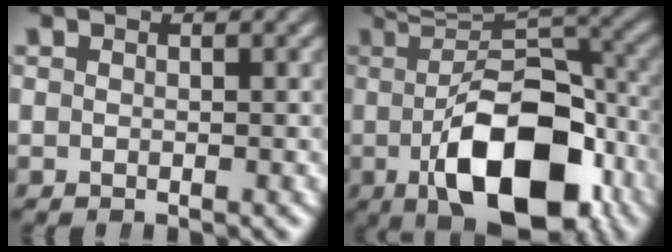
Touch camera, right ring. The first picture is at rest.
{"total": 14.5, "force": [-3.4, 6.8, 12.4], "torque": [-0.178, -0.022, -0.038]}